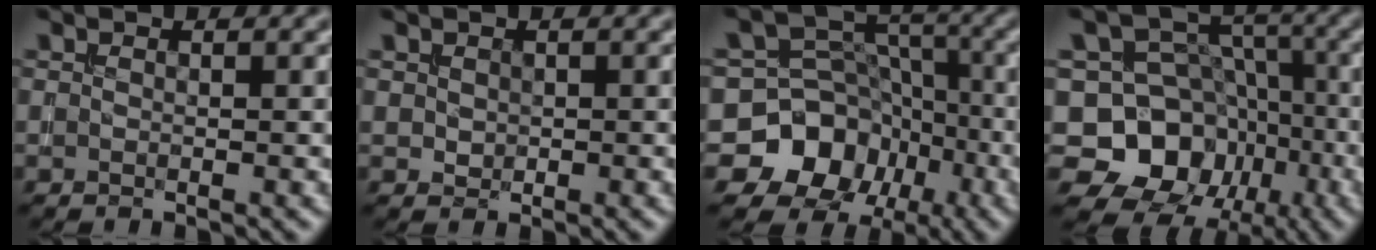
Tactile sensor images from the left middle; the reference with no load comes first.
{"total": 0.6, "force": [0.2, 0.5, 0.0], "torque": [0.000, -0.003, 0.010]}
{"total": 12.0, "force": [-5.2, 10.5, 2.3], "torque": [-0.050, -0.005, -0.110]}
{"total": 11.2, "force": [-3.9, 9.5, 4.5], "torque": [-0.059, 0.017, -0.100]}